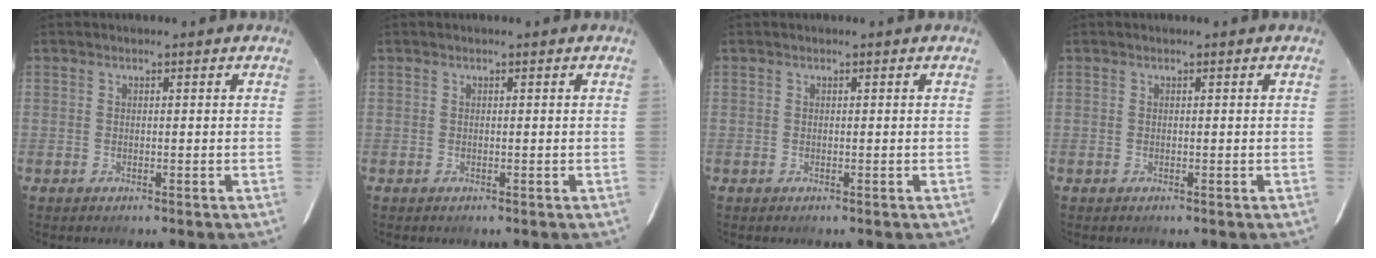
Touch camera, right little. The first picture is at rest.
{"total": 0.0}
{"total": 0.0}
{"total": 0.0}